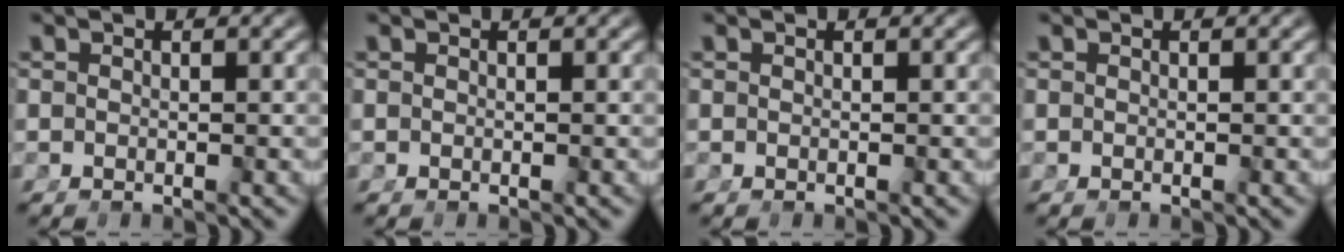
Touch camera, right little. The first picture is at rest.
{"total": 0.0}
{"total": 0.0}
{"total": 0.0}